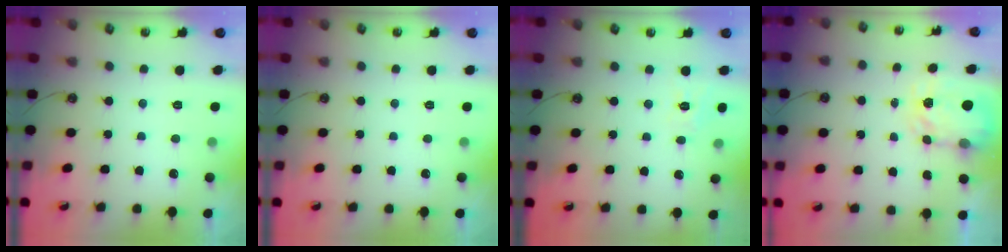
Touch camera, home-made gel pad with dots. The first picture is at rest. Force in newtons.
{"total": 0.0}
{"total": 4.8, "press": 4.8, "slide": 0.3}
{"total": 3.9, "press": 3.8, "slide": 0.5}